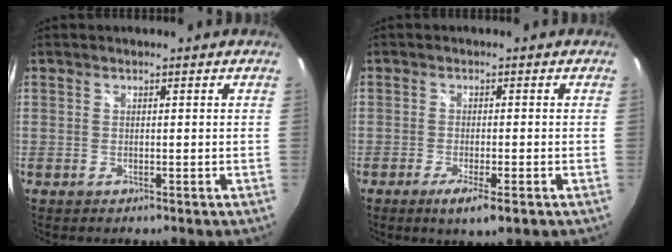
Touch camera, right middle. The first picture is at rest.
{"total": 4.9, "force": [-2.7, 0.6, 4.1], "torque": [-0.079, -0.016, -0.043]}